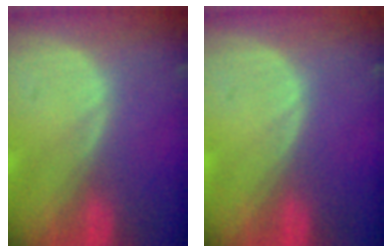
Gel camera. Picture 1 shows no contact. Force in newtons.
{"total": 0.0}